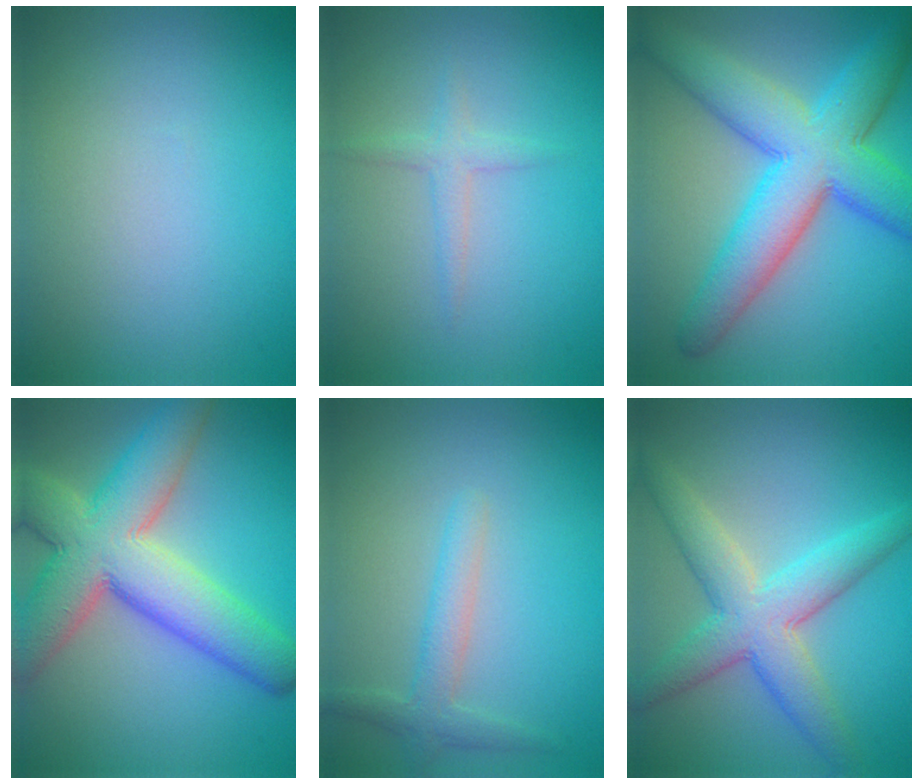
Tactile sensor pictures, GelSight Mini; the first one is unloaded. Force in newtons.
{"total": 1.3, "press": 1.3, "slide": 0.1}
{"total": 10.0, "press": 10.0, "slide": 0.3}
{"total": 10.9, "press": 10.9, "slide": 0.6}
{"total": 2.4, "press": 2.4, "slide": 0.1}
{"total": 7.3, "press": 7.3, "slide": 0.1}